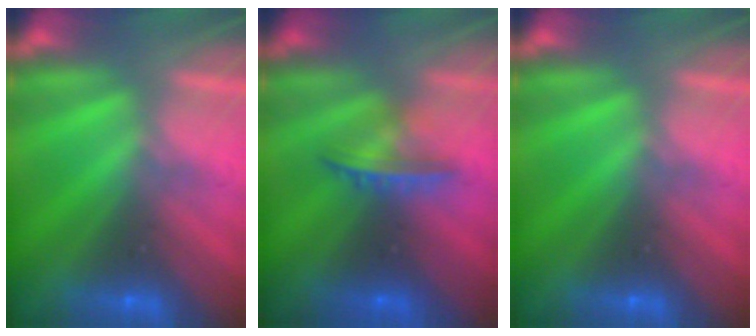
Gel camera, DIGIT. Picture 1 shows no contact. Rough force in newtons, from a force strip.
{"total": 4.6}
{"total": 0.0}